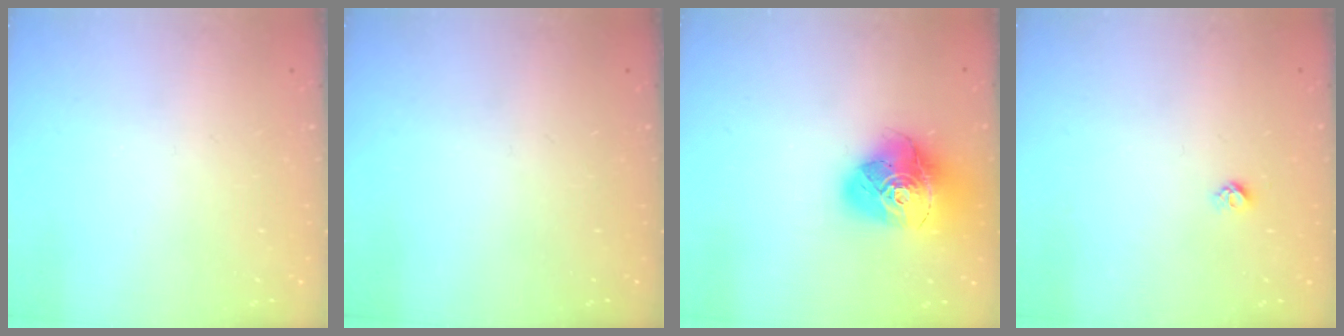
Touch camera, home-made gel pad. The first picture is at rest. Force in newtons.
{"total": 0.0}
{"total": 18.0, "press": 17.9, "slide": 1.9}
{"total": 3.8, "press": 3.8, "slide": 0.6}